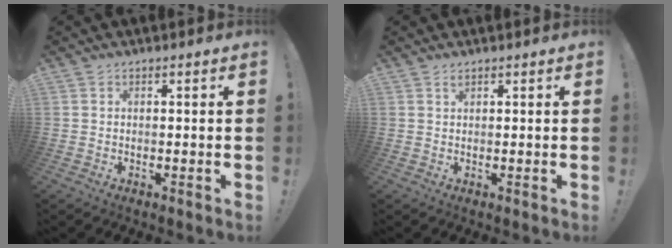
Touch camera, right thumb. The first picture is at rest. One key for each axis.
{"total": 0.8, "fx": 0.6, "fy": 0.2, "fz": 0.3, "tx": -0.002, "ty": -0.001, "tz": 0.011}